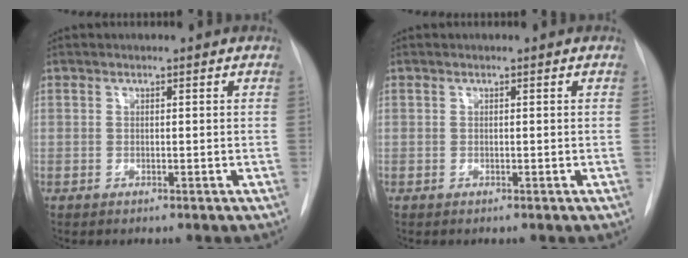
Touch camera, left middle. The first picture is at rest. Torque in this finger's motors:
{"motor_torque": [0.11, -0.11, -0.11, 0.00]}